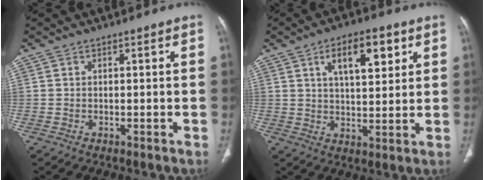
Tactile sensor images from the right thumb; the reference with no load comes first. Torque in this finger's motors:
{"motor_torque": [0.17, 2.90, 1.33, 0.36, 0.08]}